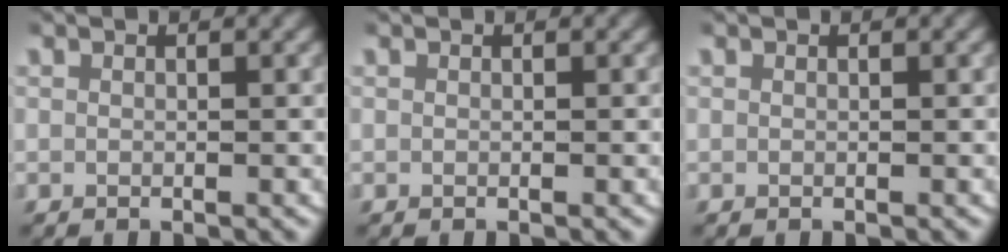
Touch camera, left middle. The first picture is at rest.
{"total": 0.0}
{"total": 0.0}